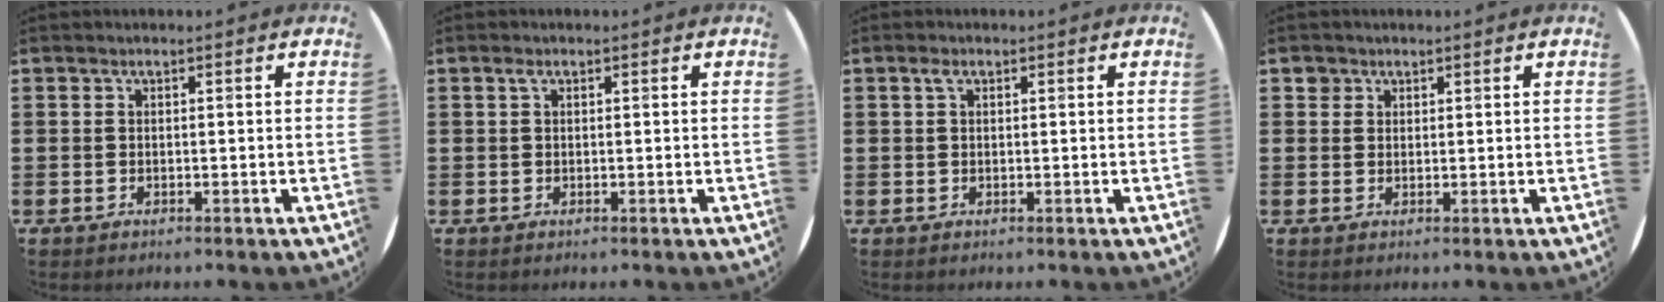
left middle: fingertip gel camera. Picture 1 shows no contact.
{"total": 0.8, "force": [0.4, 0.5, 0.6], "torque": [-0.005, 0.000, 0.005]}
{"total": 1.2, "force": [0.5, 0.7, 0.8], "torque": [-0.010, 0.002, 0.007]}
{"total": 1.5, "force": [1.1, 1.0, -0.1], "torque": [0.015, -0.004, 0.020]}